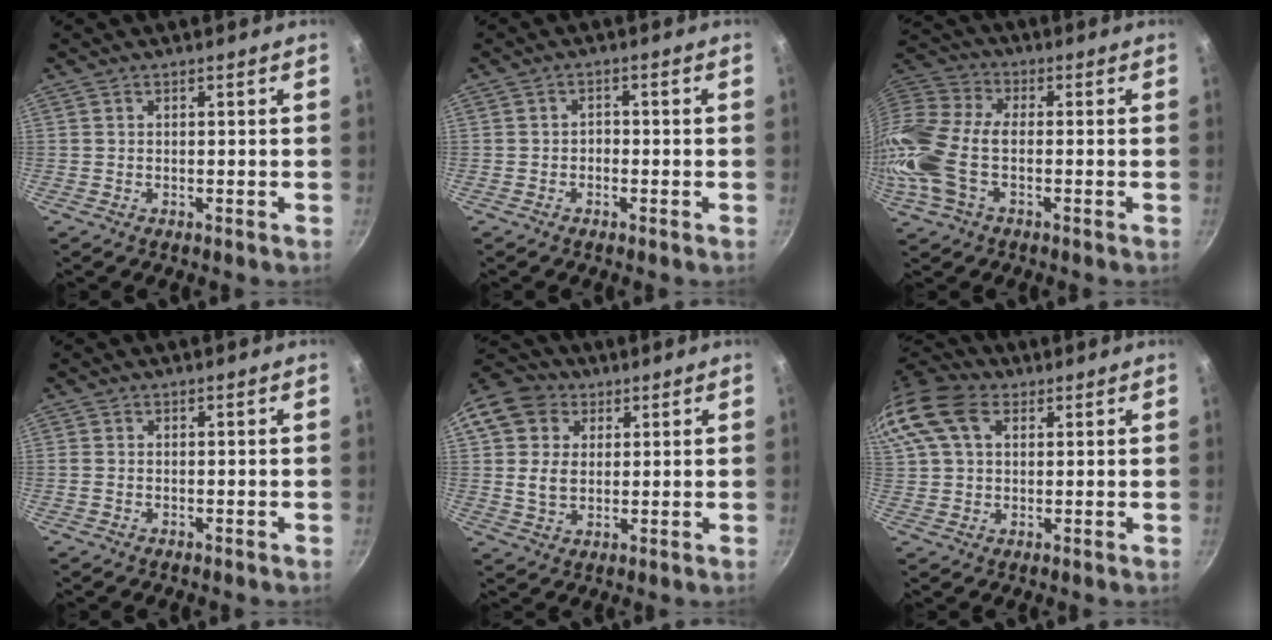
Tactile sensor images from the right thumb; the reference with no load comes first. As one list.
[{"total": 1.6, "force": [-0.7, 1.2, 0.8], "torque": [-0.006, 0.009, -0.014]}, {"total": 16.3, "force": [-3.3, 9.4, 12.9], "torque": [-0.277, 0.023, -0.084]}, {"total": 1.0, "force": [-0.2, 0.8, 0.6], "torque": [-0.012, 0.001, -0.006]}, {"total": 11.8, "force": [3.6, 9.5, 6.1], "torque": [-0.099, 0.005, 0.054]}, {"total": 16.5, "force": [6.2, 11.3, 10.2], "torque": [-0.233, 0.033, 0.107]}]